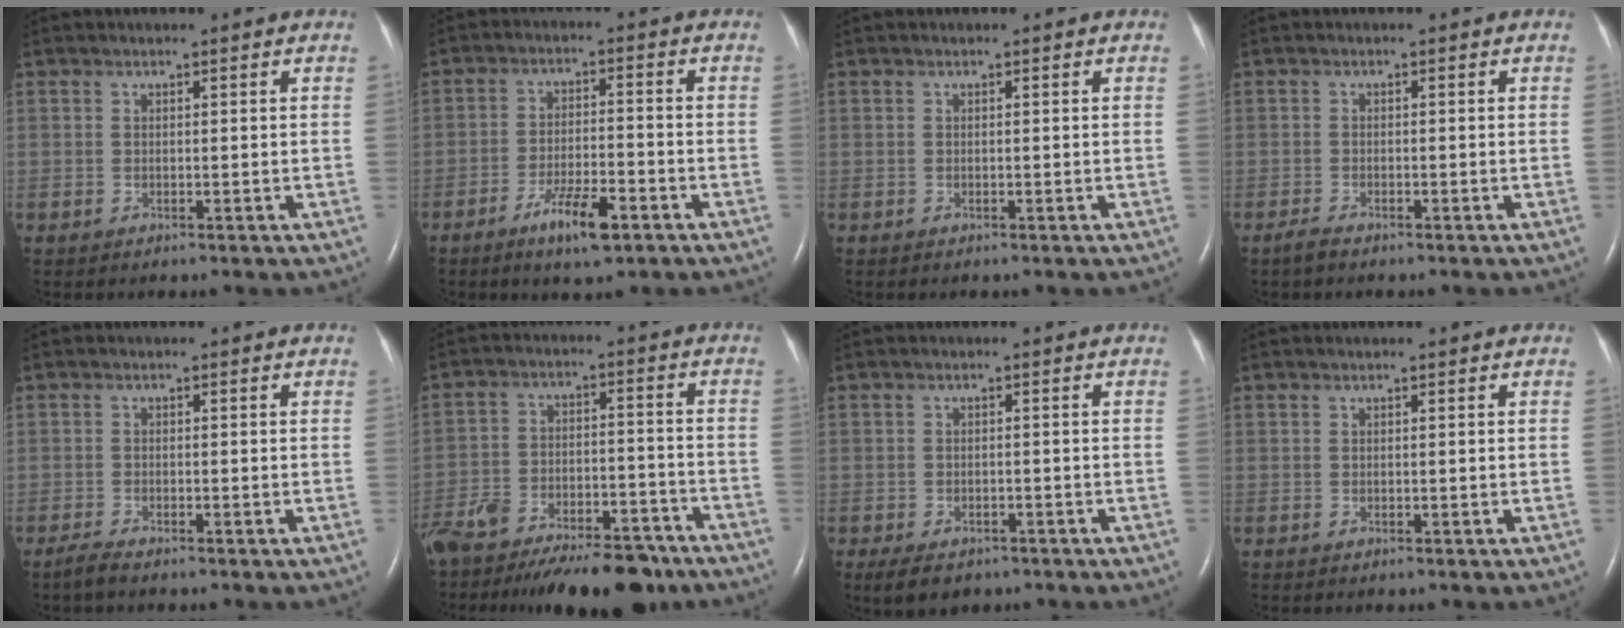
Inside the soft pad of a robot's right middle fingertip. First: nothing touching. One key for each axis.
{"total": 7.1, "fx": -4.3, "fy": 1.4, "fz": 5.5, "tx": -0.104, "ty": -0.007, "tz": -0.073}
{"total": 0.0}
{"total": 1.5, "fx": -1.3, "fy": 0.2, "fz": 0.7, "tx": -0.023, "ty": -0.004, "tz": -0.025}
{"total": 1.8, "fx": -1.6, "fy": 0.2, "fz": 0.9, "tx": -0.028, "ty": -0.006, "tz": -0.032}
{"total": 22.3, "fx": -18.4, "fy": 6.8, "fz": 10.5, "tx": -0.184, "ty": -0.013, "tz": -0.275}
{"total": 5.2, "fx": -3.8, "fy": 2.7, "fz": 2.3, "tx": -0.033, "ty": -0.004, "tz": -0.053}
{"total": 0.0}